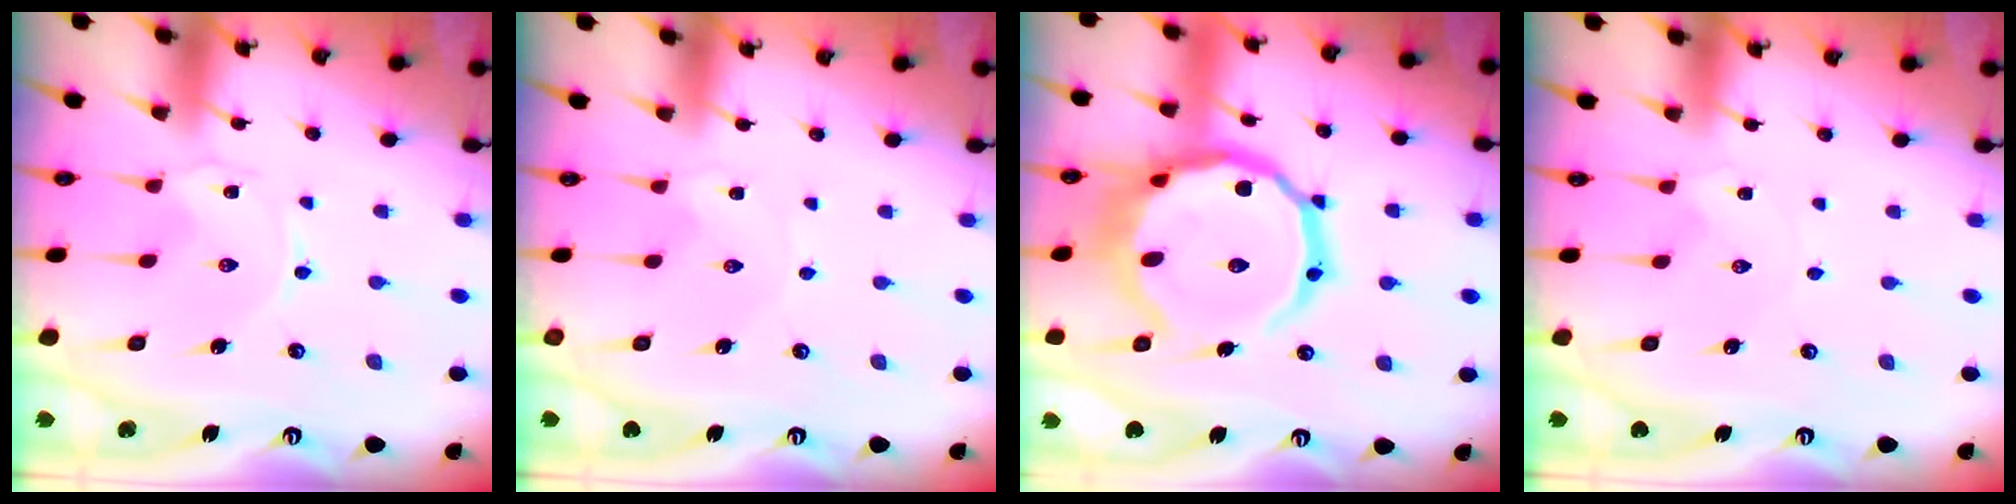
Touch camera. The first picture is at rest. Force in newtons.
{"total": 0.0}
{"total": 22.9, "press": 22.8, "slide": 1.9}
{"total": 0.6, "press": 0.6, "slide": 0.3}